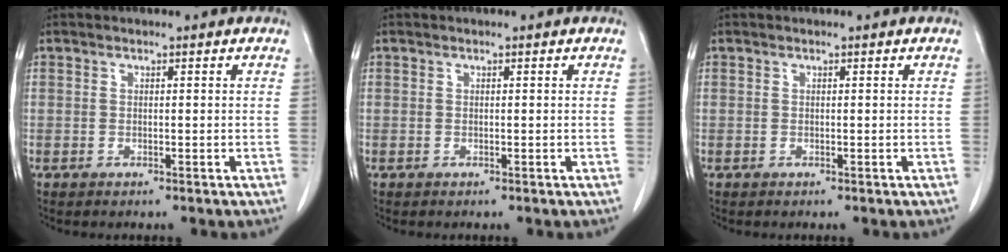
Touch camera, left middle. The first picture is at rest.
{"total": 0.0}
{"total": 0.0}